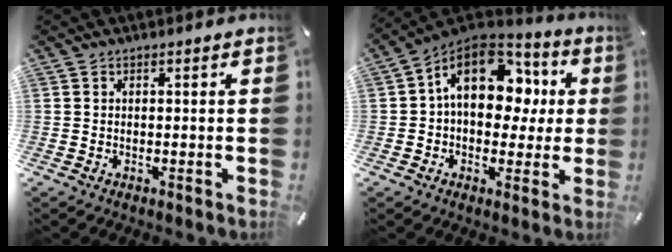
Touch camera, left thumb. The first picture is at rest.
{"total": 16.8, "force": [4.7, 11.3, 11.4], "torque": [-0.193, -0.013, 0.085]}